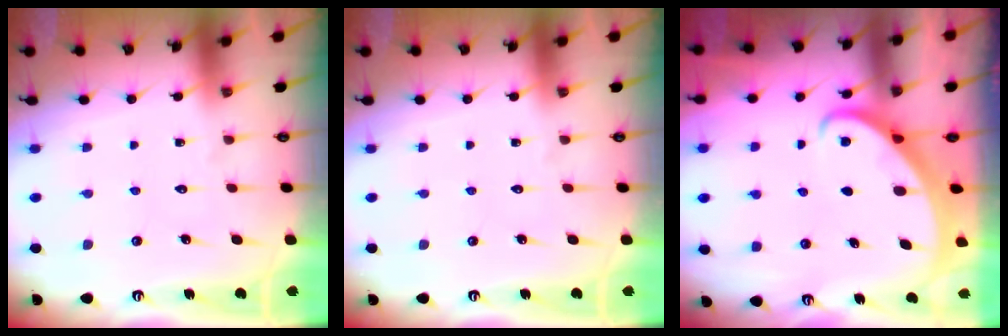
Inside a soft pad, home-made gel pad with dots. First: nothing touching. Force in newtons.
{"total": 0.0}
{"total": 2.5, "press": 2.4, "slide": 0.3}